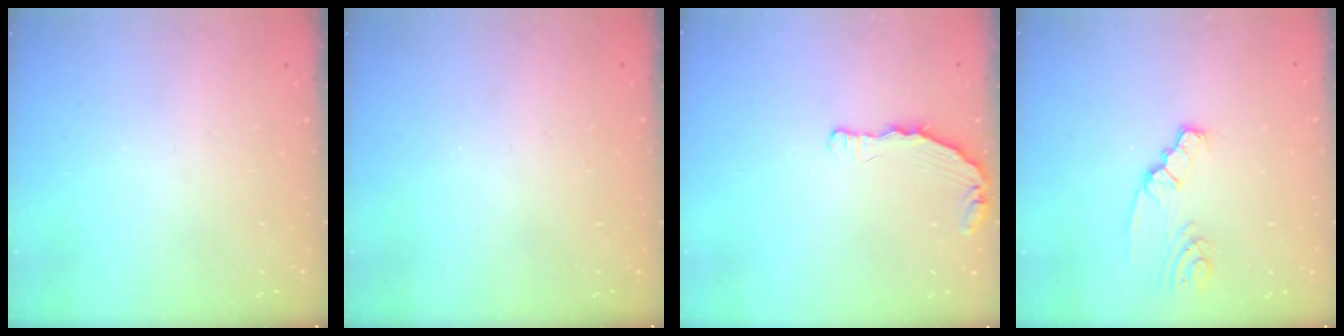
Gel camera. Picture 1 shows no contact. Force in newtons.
{"total": 0.0}
{"total": 6.3, "press": 4.7, "slide": 4.2}
{"total": 2.0, "press": 2.0, "slide": 0.4}